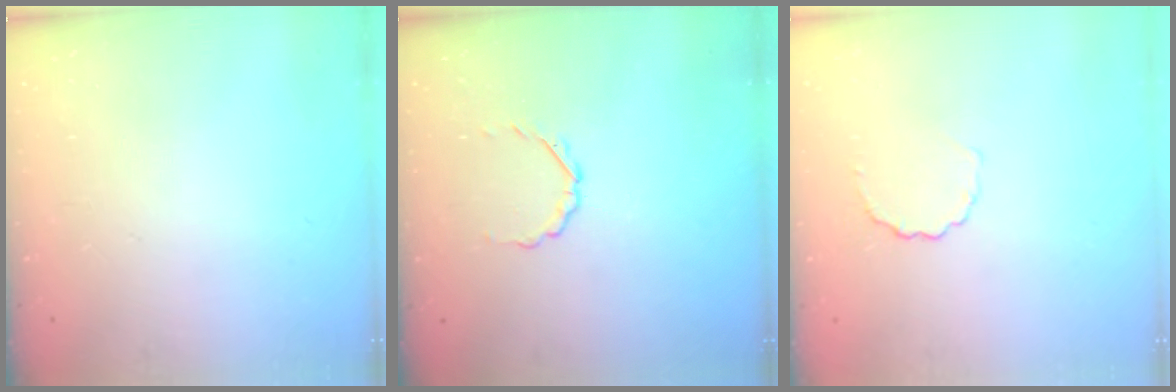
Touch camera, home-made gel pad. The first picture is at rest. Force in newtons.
{"total": 2.3, "press": 2.1, "slide": 0.8}
{"total": 3.7, "press": 3.5, "slide": 1.3}